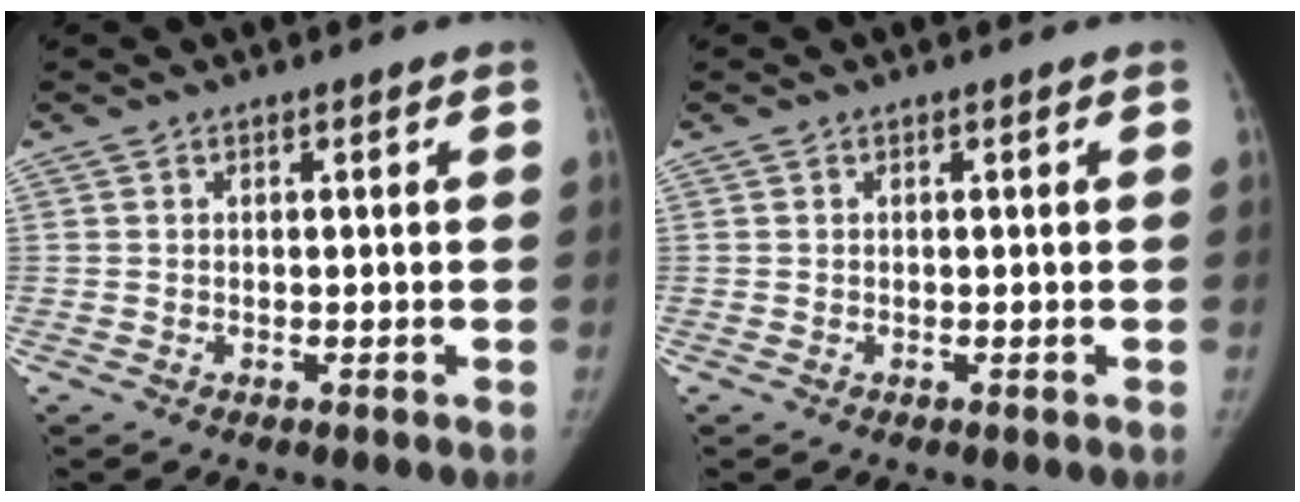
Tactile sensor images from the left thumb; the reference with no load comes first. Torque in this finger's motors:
{"motor_torque": [-0.18, 0.23, 0.03, 0.05, 0.00]}